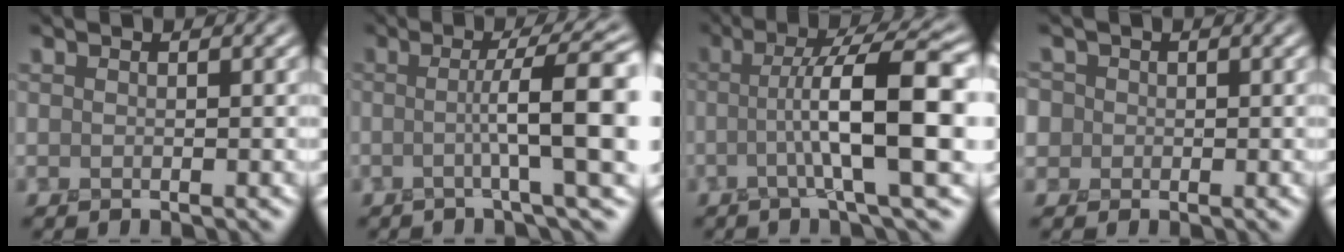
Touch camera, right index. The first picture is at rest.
{"total": 8.3, "force": [-0.4, 1.2, 8.2], "torque": [-0.112, 0.006, -0.011]}
{"total": 9.3, "force": [-0.6, 1.5, 9.1], "torque": [-0.129, 0.014, -0.016]}
{"total": 3.7, "force": [1.1, 3.2, 1.4], "torque": [-0.025, 0.023, -0.003]}